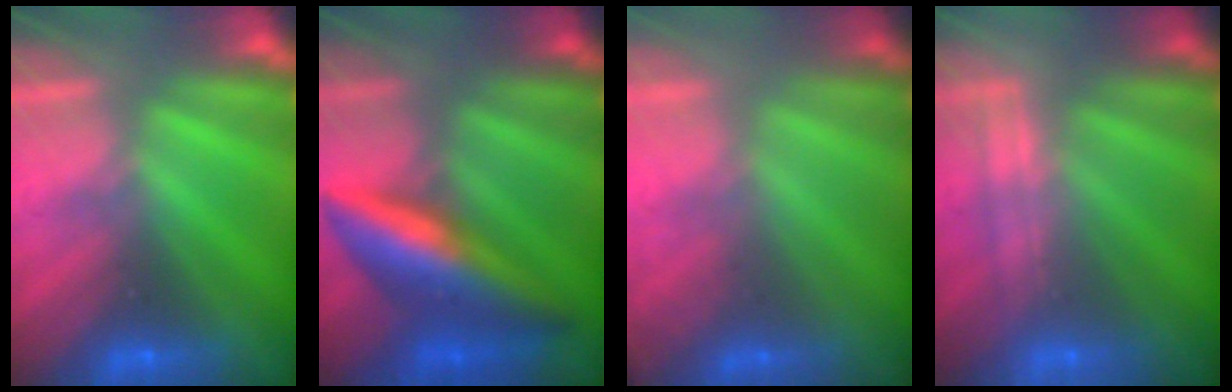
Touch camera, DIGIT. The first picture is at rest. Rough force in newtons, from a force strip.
{"total": 5.8}
{"total": 2.0}
{"total": 2.2}